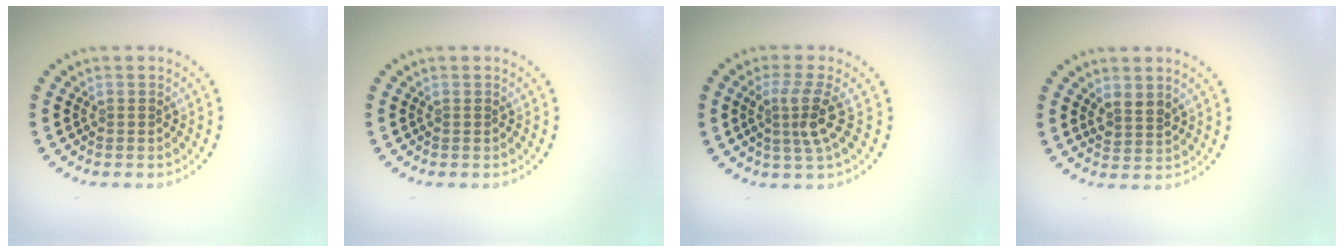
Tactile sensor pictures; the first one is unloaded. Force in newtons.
{"total": 0.0}
{"total": 3.1, "press": 2.2, "slide": 2.2}
{"total": 1.7, "press": 1.4, "slide": 0.9}